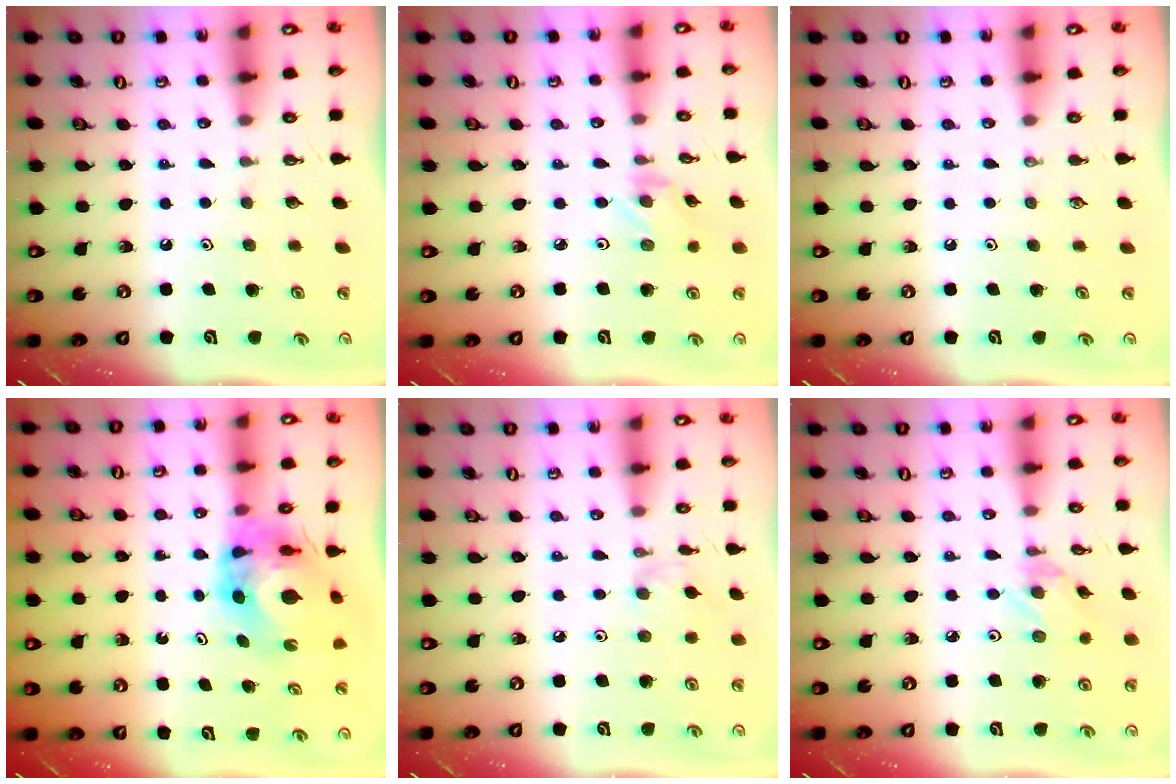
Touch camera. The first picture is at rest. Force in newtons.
{"total": 0.8, "press": 0.6, "slide": 0.5}
{"total": 0.0}
{"total": 10.9, "press": 10.9, "slide": 0.6}
{"total": 1.8, "press": 1.8, "slide": 0.3}
{"total": 1.3, "press": 1.3, "slide": 0.1}